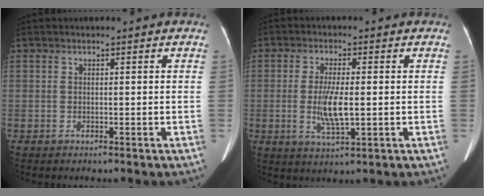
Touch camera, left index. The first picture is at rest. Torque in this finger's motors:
{"motor_torque": [0.15, 0.04, 0.15, 0.05]}